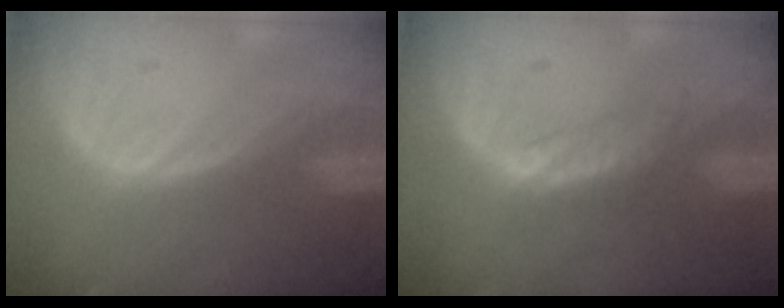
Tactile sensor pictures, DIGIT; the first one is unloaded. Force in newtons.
{"total": 2.3, "press": 2.3, "slide": 0.2}